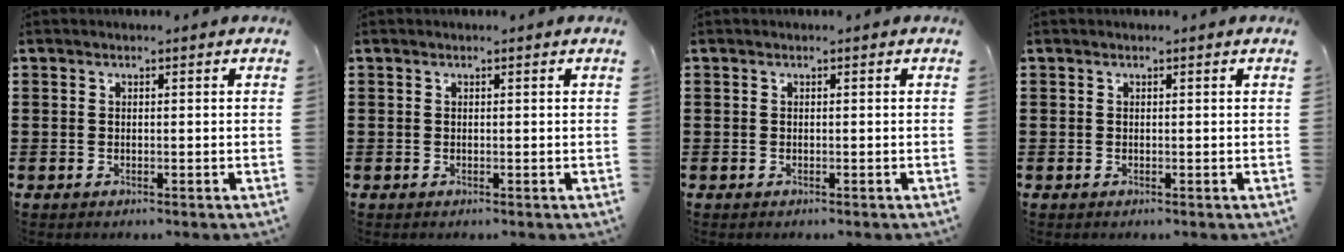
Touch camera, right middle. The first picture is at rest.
{"total": 0.0}
{"total": 0.0}
{"total": 0.0}